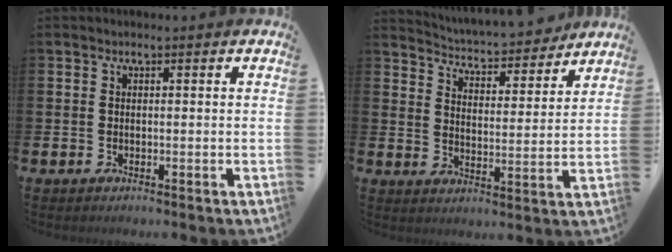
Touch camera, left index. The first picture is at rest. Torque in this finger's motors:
{"motor_torque": [0.93, -1.21, 0.18, 0.11]}